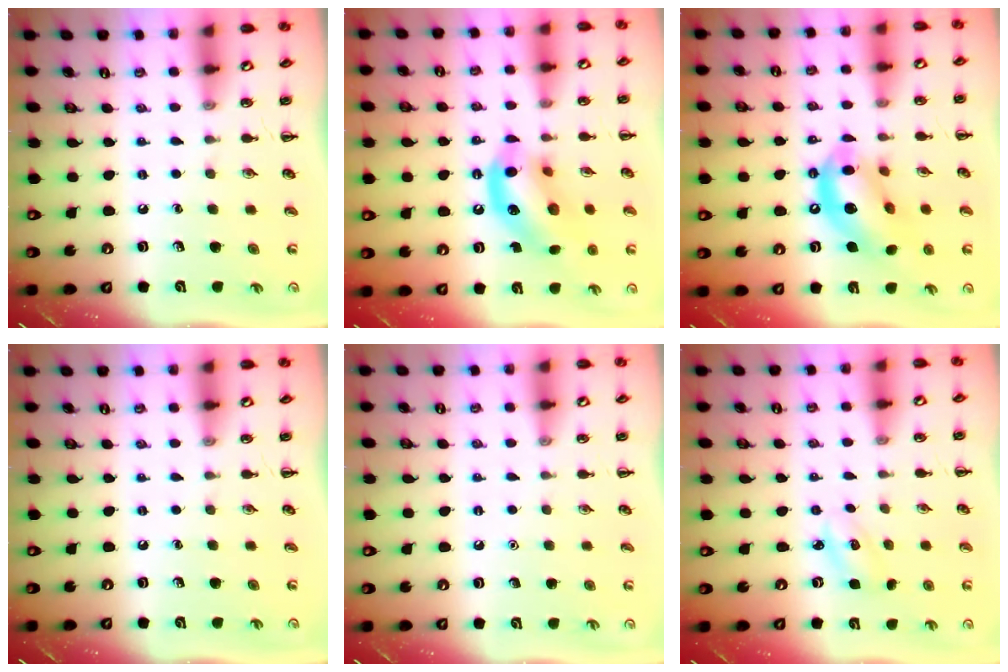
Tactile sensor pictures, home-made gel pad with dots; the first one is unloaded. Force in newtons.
{"total": 14.0, "press": 13.7, "slide": 3.1}
{"total": 13.7, "press": 13.3, "slide": 3.6}
{"total": 0.0}
{"total": 1.5, "press": 1.5, "slide": 0.1}
{"total": 4.0, "press": 3.8, "slide": 1.1}